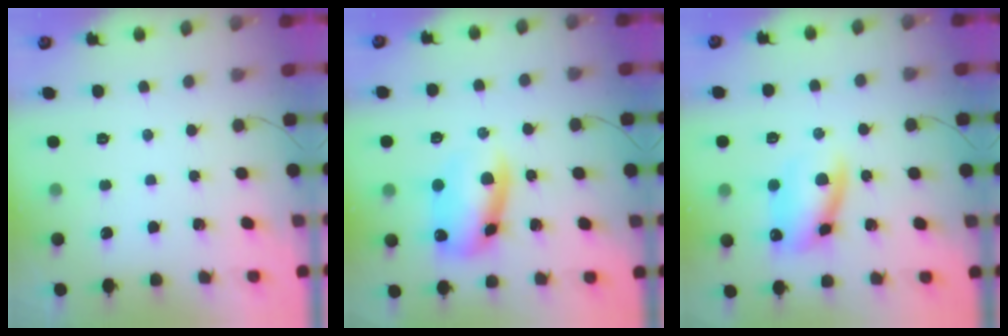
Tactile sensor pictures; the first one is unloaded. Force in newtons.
{"total": 10.0, "press": 9.9, "slide": 1.3}
{"total": 12.2, "press": 12.0, "slide": 2.3}